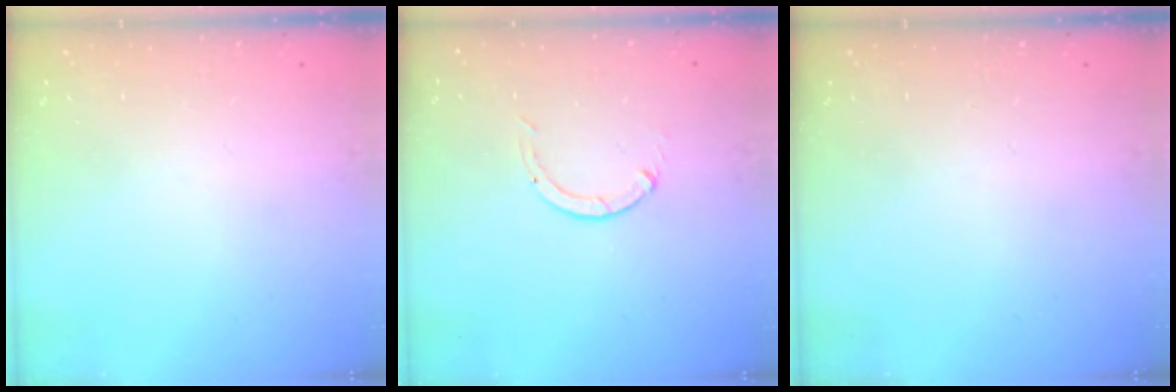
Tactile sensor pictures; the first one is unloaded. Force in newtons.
{"total": 0.0}
{"total": 0.0}